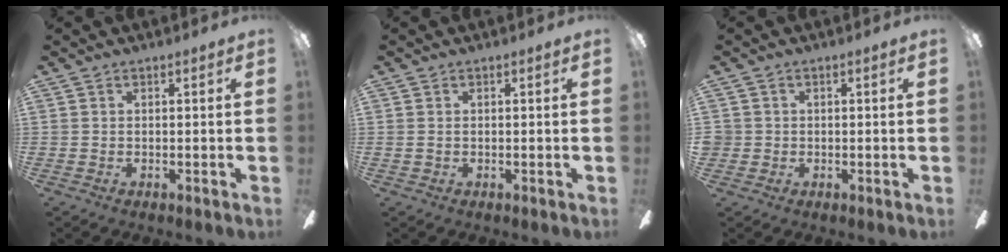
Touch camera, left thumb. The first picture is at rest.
{"total": 0.5, "force": [0.1, 0.4, 0.3], "torque": [-0.006, 0.004, 0.000]}
{"total": 1.8, "force": [0.2, 1.7, 0.2], "torque": [-0.008, 0.001, 0.003]}